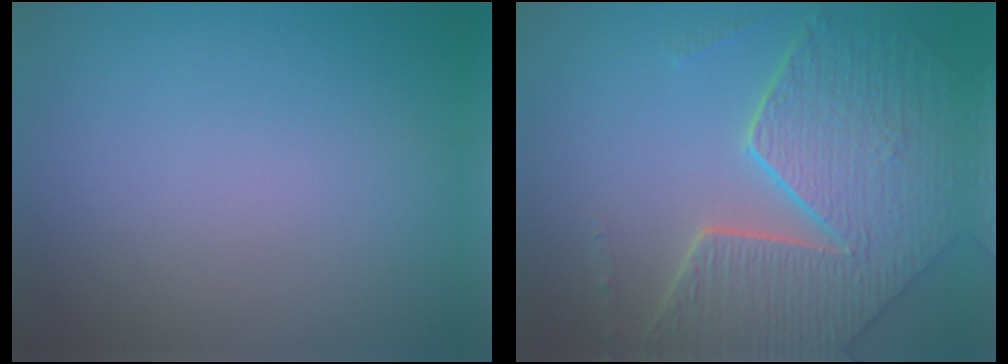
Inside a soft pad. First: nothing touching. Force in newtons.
{"total": 8.5, "press": 6.0, "slide": 6.1}